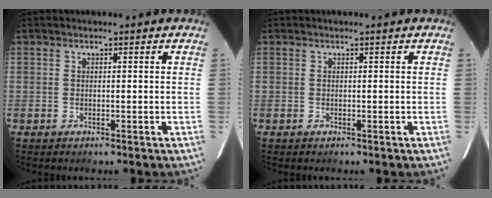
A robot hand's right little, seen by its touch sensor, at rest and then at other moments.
{"total": 0.0}